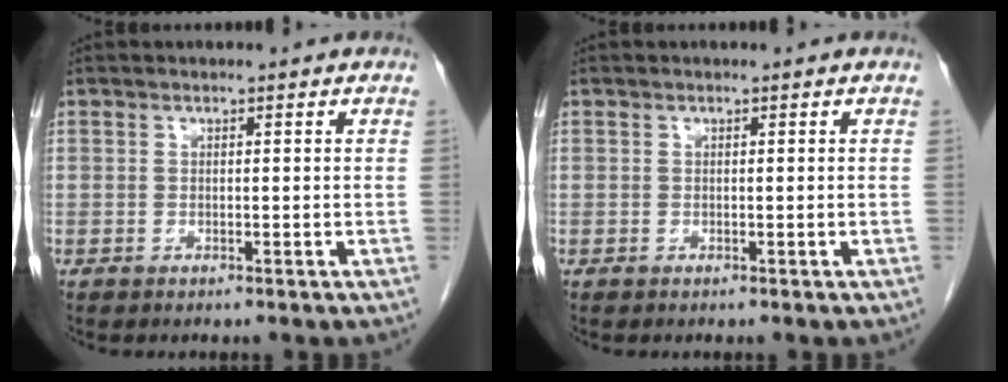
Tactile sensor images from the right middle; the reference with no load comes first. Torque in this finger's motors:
{"motor_torque": [0.00, 0.00, 0.02, -0.01]}